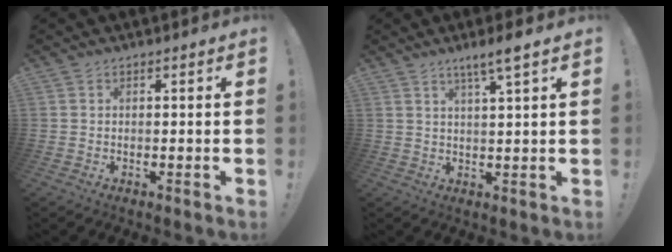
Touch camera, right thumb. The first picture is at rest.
{"total": 5.6, "force": [3.5, -0.1, 4.4], "torque": [-0.072, -0.016, 0.053]}